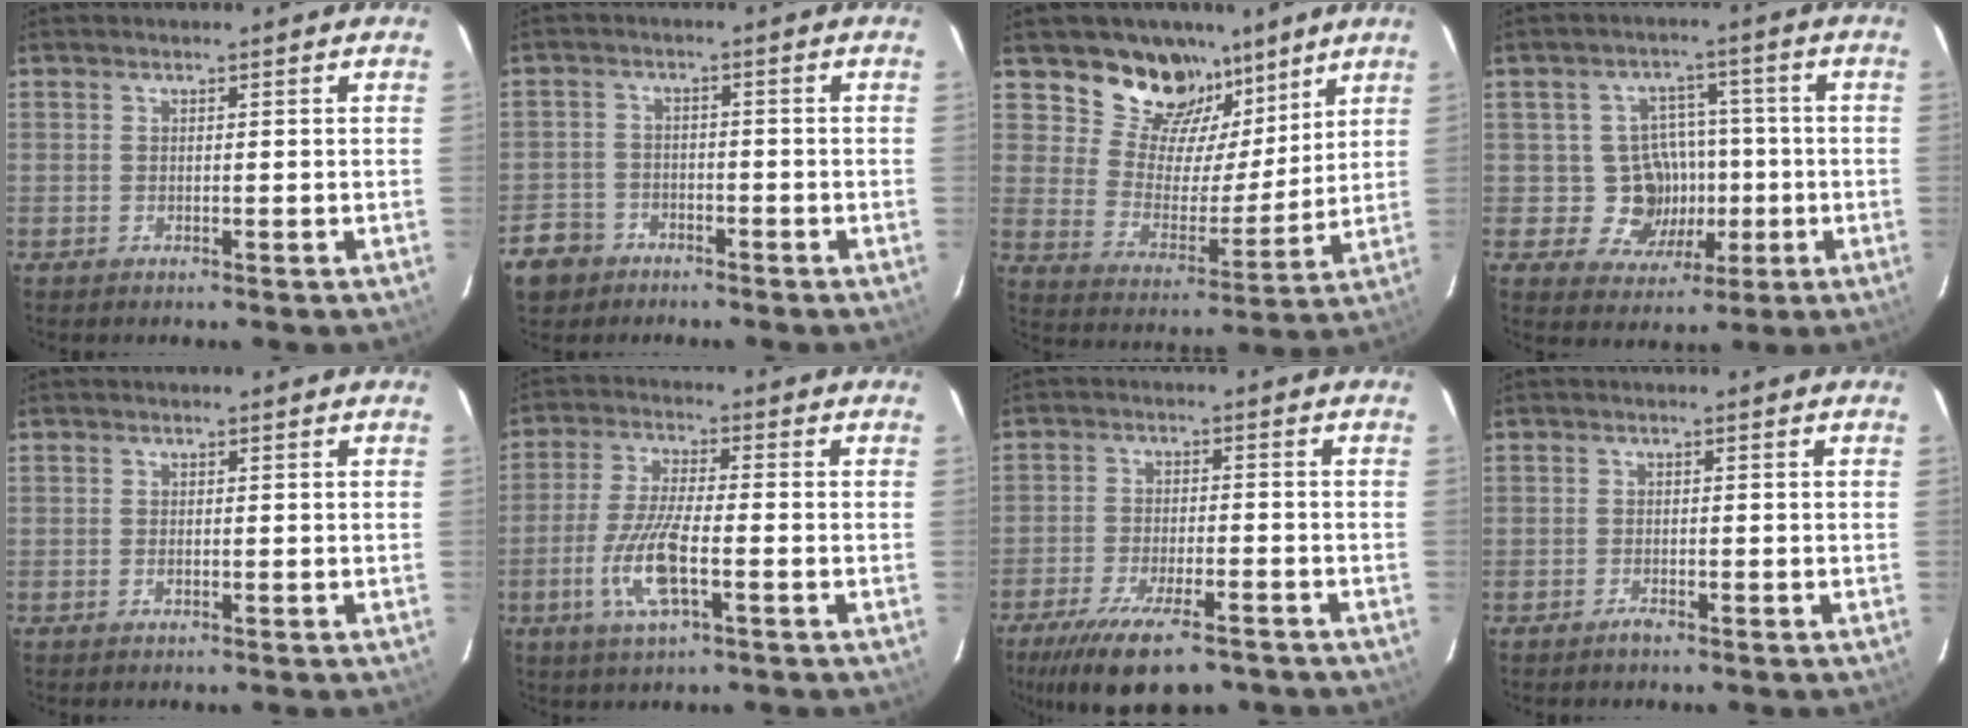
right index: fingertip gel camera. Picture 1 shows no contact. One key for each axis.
{"total": 7.5, "fx": -4.4, "fy": 5.7, "fz": 1.9, "tx": -0.062, "ty": 0.022, "tz": -0.075}
{"total": 14.8, "fx": 10.7, "fy": 8.9, "fz": 5.0, "tx": -0.094, "ty": 0.002, "tz": 0.192}
{"total": 8.9, "fx": -1.3, "fy": 8.5, "fz": 2.1, "tx": -0.046, "ty": 0.024, "tz": -0.008}
{"total": 0.8, "fx": -0.3, "fy": 0.4, "fz": 0.6, "tx": -0.011, "ty": 0.001, "tz": -0.005}
{"total": 10.1, "fx": -3.6, "fy": 2.2, "fz": 9.2, "tx": -0.195, "ty": -0.007, "tz": -0.071}
{"total": 14.9, "fx": -10.8, "fy": 4.6, "fz": 9.2, "tx": -0.192, "ty": -0.037, "tz": -0.175}
{"total": 1.4, "fx": -1.2, "fy": 0.4, "fz": 0.7, "tx": -0.014, "ty": -0.001, "tz": -0.023}